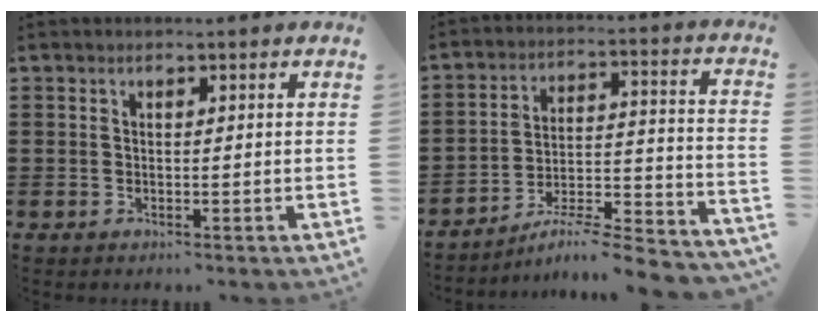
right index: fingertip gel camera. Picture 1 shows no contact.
{"total": 6.0, "force": [-5.5, -0.1, 2.4], "torque": [-0.036, -0.011, -0.113]}